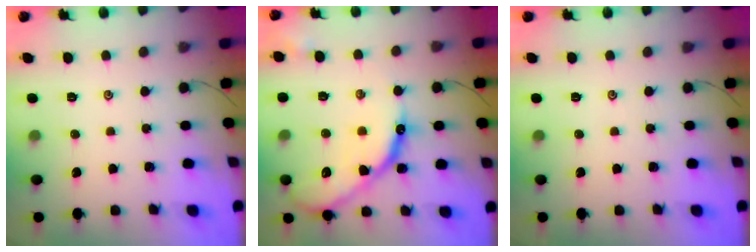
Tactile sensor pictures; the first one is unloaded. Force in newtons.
{"total": 17.3, "press": 17.3, "slide": 0.9}
{"total": 0.0}